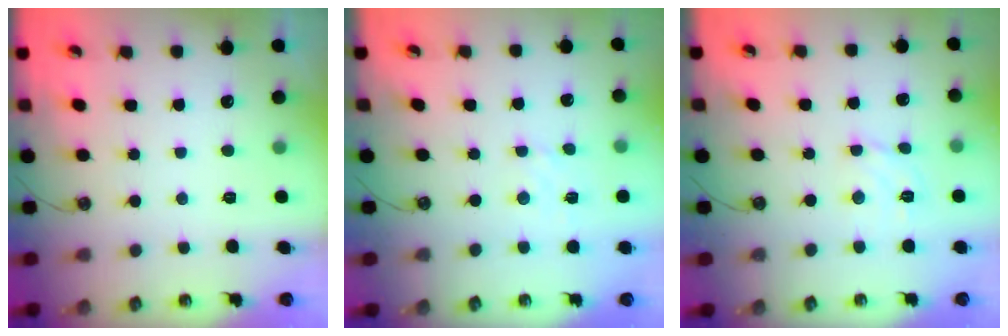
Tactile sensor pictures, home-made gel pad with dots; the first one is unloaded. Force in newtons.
{"total": 2.8, "press": 2.8, "slide": 0.4}
{"total": 5.2, "press": 5.1, "slide": 0.5}